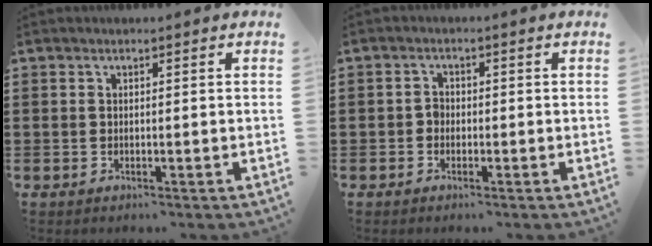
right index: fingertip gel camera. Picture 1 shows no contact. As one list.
[{"total": 1.4, "force": [-0.5, 1.2, 0.7], "torque": [-0.016, 0.002, -0.011]}]